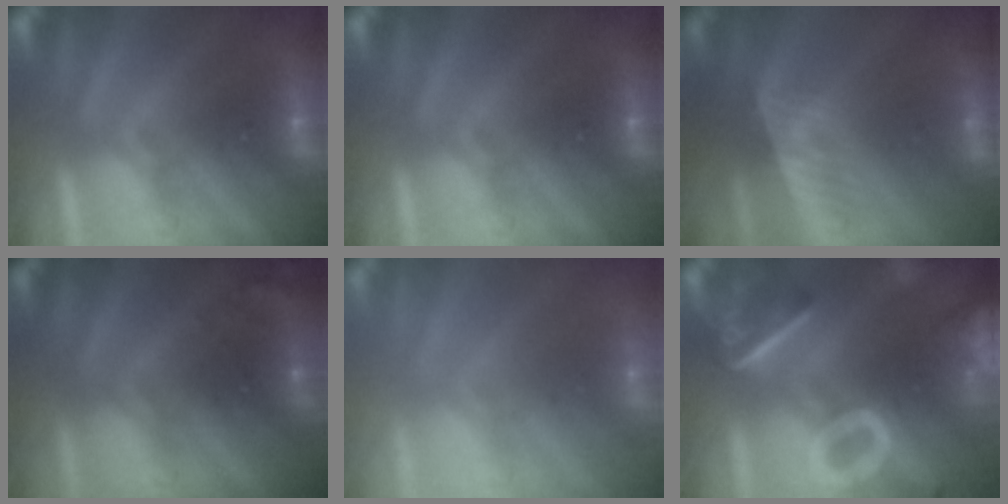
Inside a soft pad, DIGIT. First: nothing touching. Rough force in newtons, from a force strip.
{"total": 0.0}
{"total": 3.4}
{"total": 6.7}
{"total": 6.9}
{"total": 12.7}